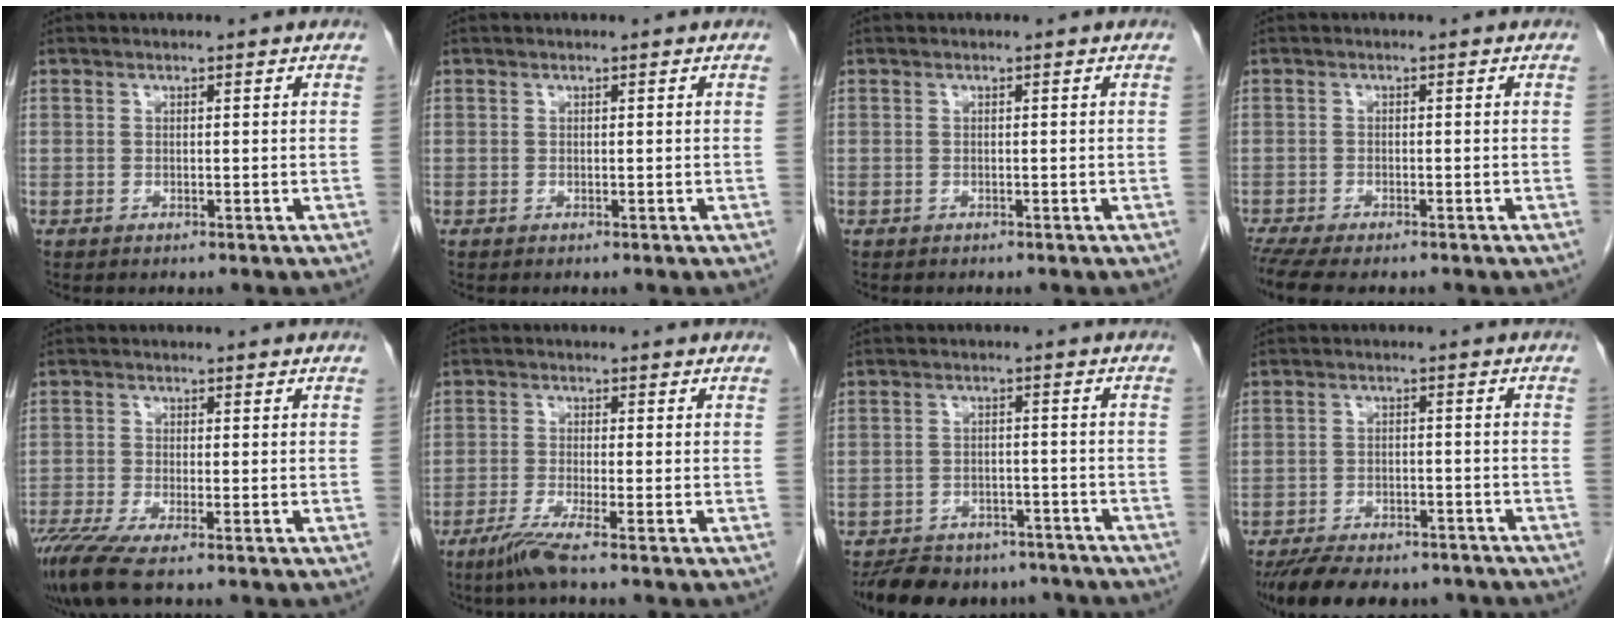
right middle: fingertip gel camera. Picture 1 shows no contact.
{"total": 0.0}
{"total": 0.0}
{"total": 7.8, "force": [-6.4, 1.9, 4.1], "torque": [-0.068, -0.009, -0.099]}
{"total": 5.6, "force": [-3.9, 0.2, 4.1], "torque": [-0.080, -0.017, -0.074]}
{"total": 3.9, "force": [-2.7, -0.7, 2.8], "torque": [-0.062, -0.013, -0.059]}
{"total": 13.0, "force": [-10.9, 5.7, 4.1], "torque": [-0.073, 0.001, -0.142]}
{"total": 13.7, "force": [-11.2, 5.1, 6.1], "torque": [-0.113, -0.003, -0.157]}